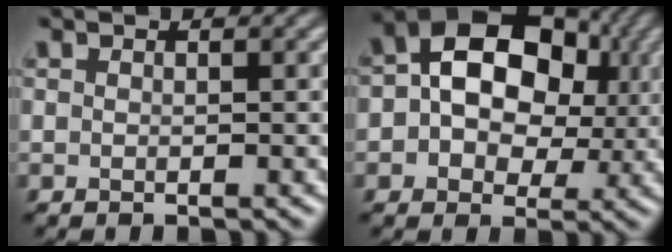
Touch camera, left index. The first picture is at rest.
{"total": 12.0, "force": [2.4, 8.5, 8.1], "torque": [-0.118, 0.036, 0.021]}